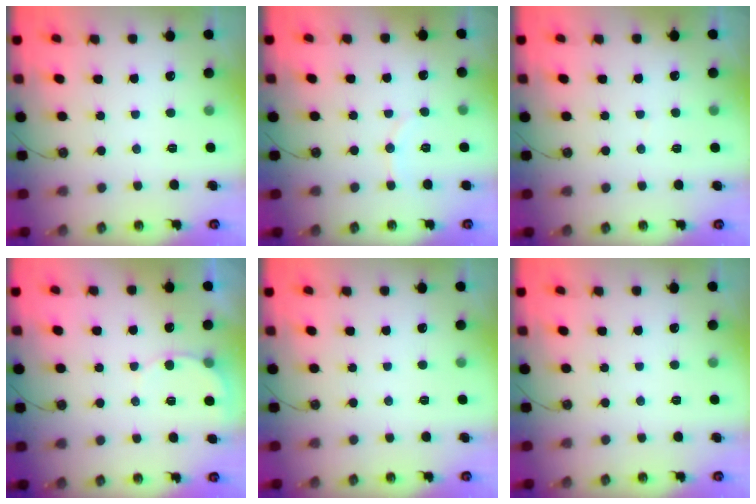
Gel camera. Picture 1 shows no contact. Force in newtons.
{"total": 5.1, "press": 5.0, "slide": 0.7}
{"total": 2.0, "press": 2.0, "slide": 0.2}
{"total": 4.8, "press": 4.8, "slide": 0.4}
{"total": 0.0}
{"total": 0.0}